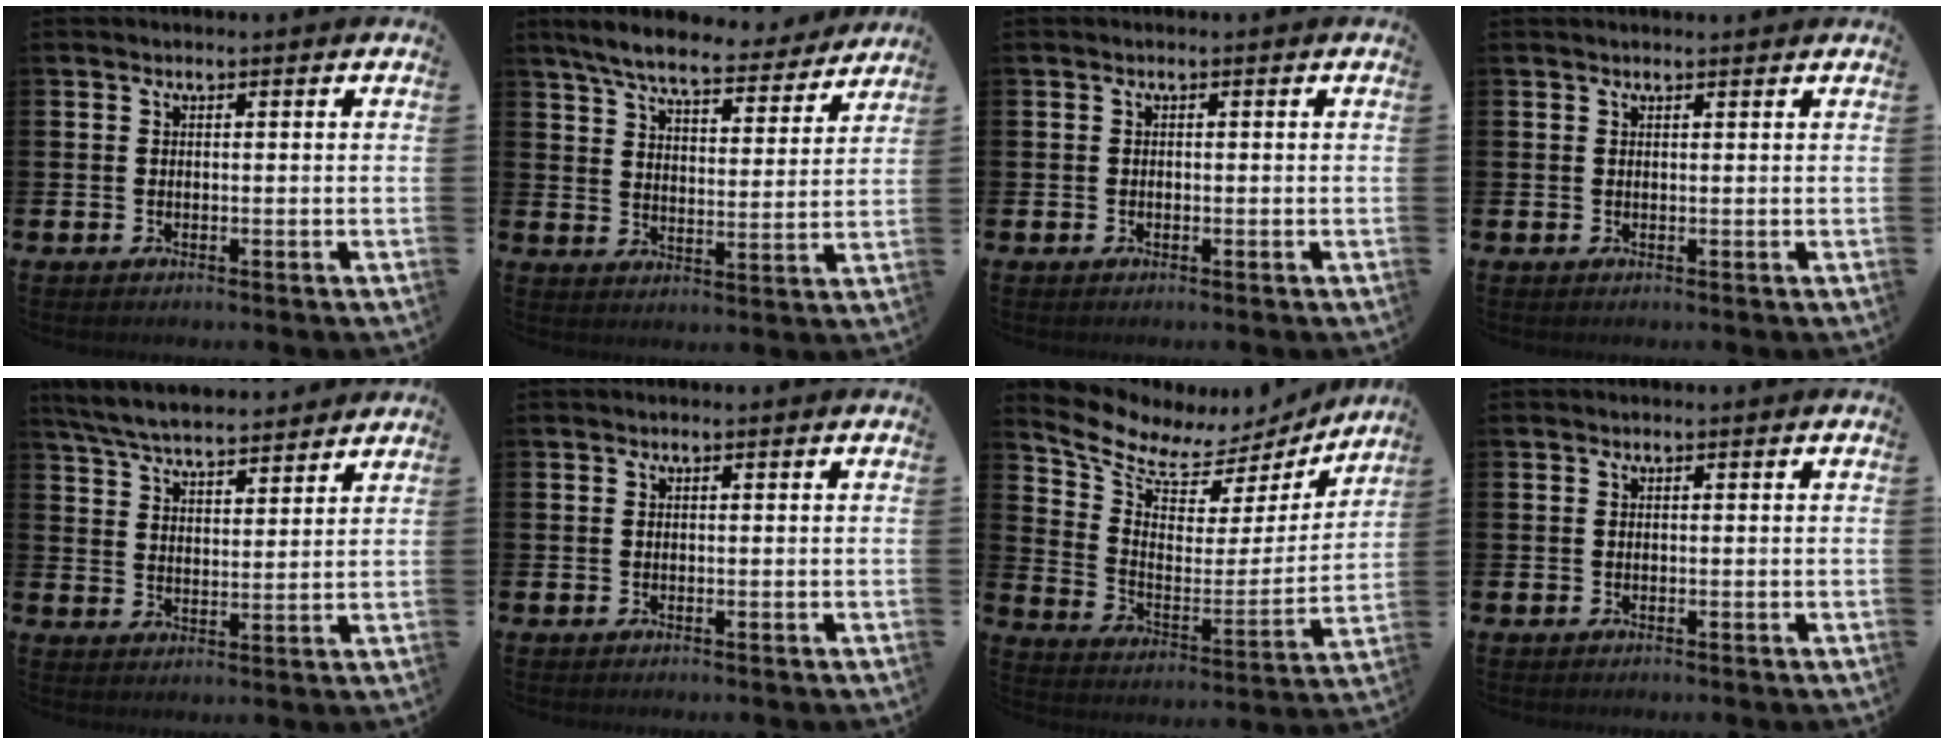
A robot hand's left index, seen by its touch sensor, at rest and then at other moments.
{"total": 7.4, "force": [6.8, 1.2, 2.8], "torque": [-0.076, -0.038, 0.115]}
{"total": 0.0}
{"total": 0.8, "force": [0.7, 0.0, 0.2], "torque": [0.008, -0.004, 0.011]}
{"total": 6.4, "force": [6.2, 0.8, 1.4], "torque": [-0.051, -0.032, 0.111]}
{"total": 0.0}
{"total": 8.4, "force": [7.3, 3.6, 2.0], "torque": [-0.083, -0.052, 0.125]}
{"total": 0.0}